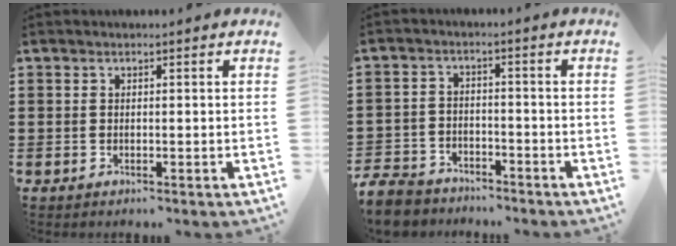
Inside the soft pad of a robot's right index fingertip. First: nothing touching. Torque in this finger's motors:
{"motor_torque": [-1.01, 1.13, -1.05, -0.21]}